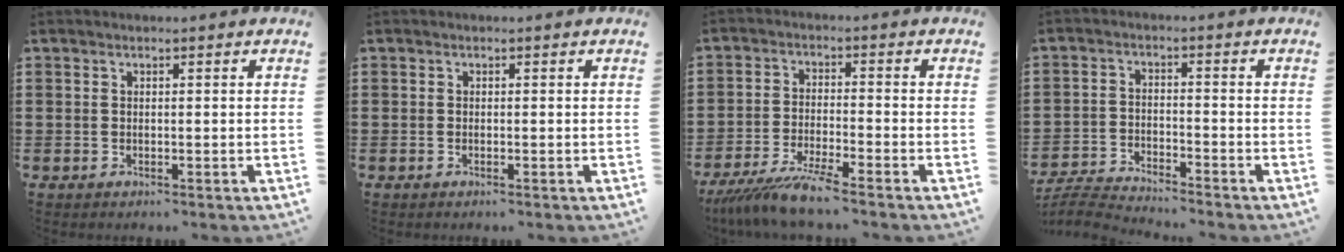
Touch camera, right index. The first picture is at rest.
{"total": 0.0}
{"total": 6.4, "force": [-5.4, -0.5, 3.3], "torque": [-0.077, -0.021, -0.104]}
{"total": 4.4, "force": [-4.4, -0.1, 0.6], "torque": [-0.026, -0.006, -0.093]}